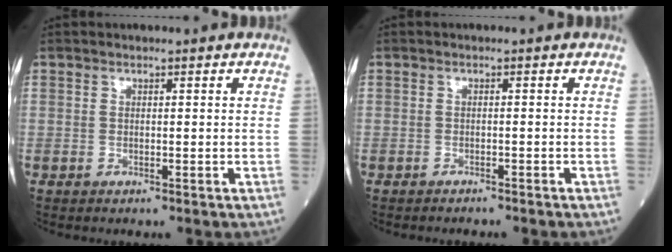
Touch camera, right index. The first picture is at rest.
{"total": 2.3, "force": [-2.1, 0.2, 0.8], "torque": [-0.015, -0.002, -0.023]}